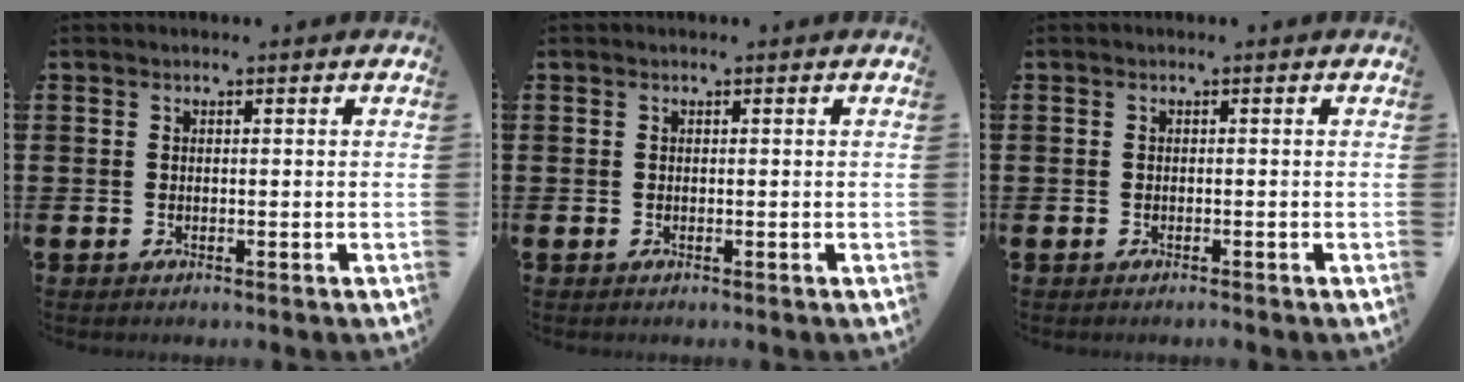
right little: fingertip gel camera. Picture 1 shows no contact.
{"total": 0.0}
{"total": 0.0}